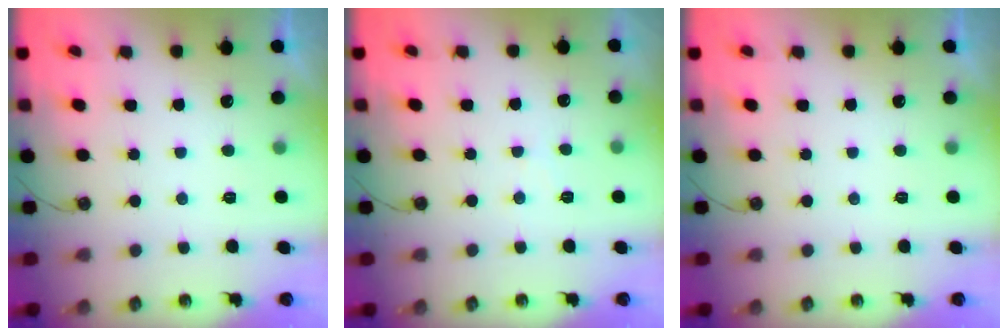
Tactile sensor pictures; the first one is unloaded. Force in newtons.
{"total": 3.6, "press": 3.6, "slide": 0.6}
{"total": 0.0}